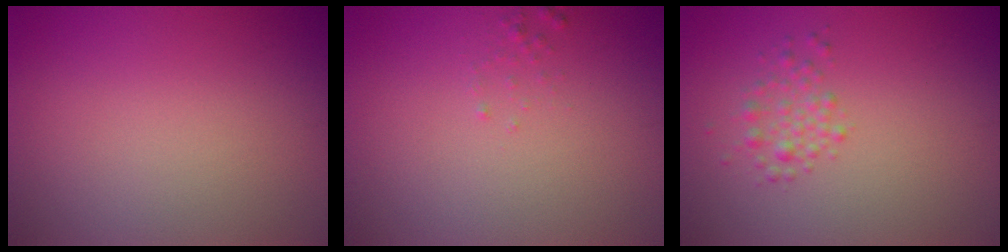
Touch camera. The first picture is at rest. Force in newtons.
{"total": 0.6, "press": 0.6, "slide": 0.1}
{"total": 1.9, "press": 1.9, "slide": 0.0}